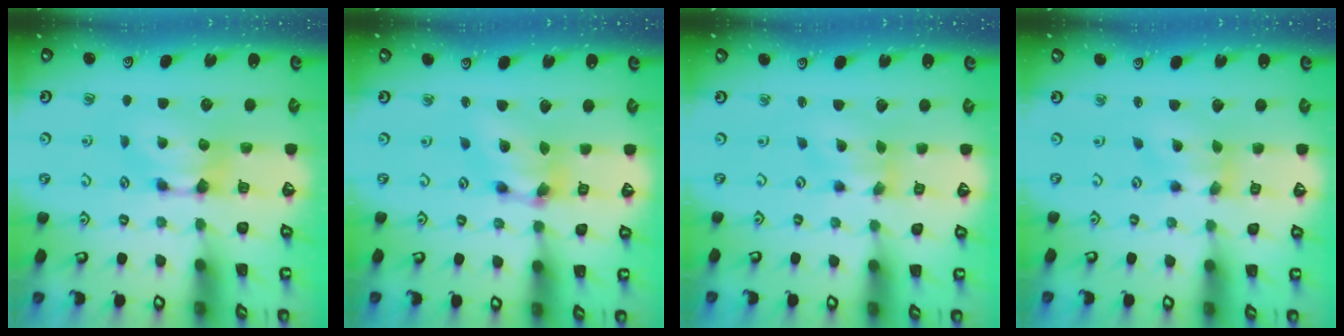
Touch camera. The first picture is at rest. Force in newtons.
{"total": 5.7, "press": 5.4, "slide": 1.8}
{"total": 2.0, "press": 1.3, "slide": 1.5}
{"total": 2.5, "press": 2.1, "slide": 1.5}